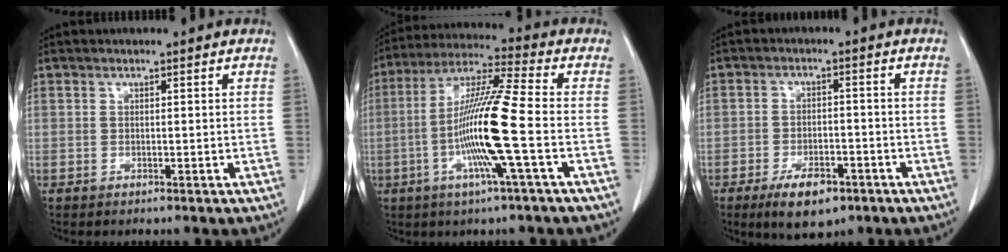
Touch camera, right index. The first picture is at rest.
{"total": 13.9, "force": [-3.0, -0.9, 13.5], "torque": [-0.261, -0.004, -0.069]}
{"total": 7.2, "force": [-4.4, 3.1, 4.8], "torque": [-0.083, -0.004, -0.066]}